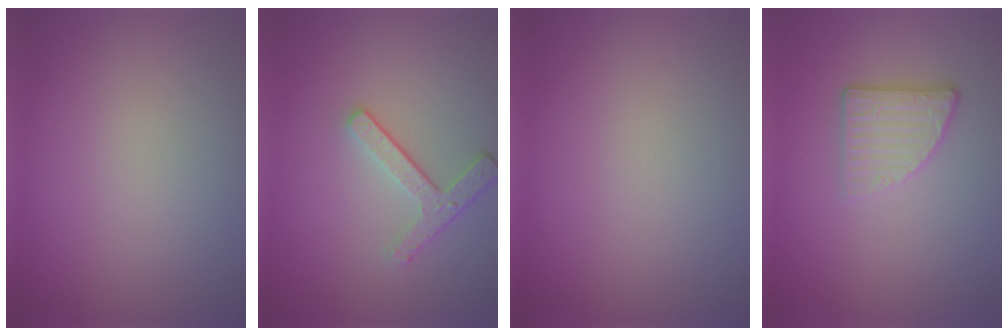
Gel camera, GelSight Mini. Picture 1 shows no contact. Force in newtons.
{"total": 2.9, "press": 2.4, "slide": 1.6}
{"total": 0.0}
{"total": 2.7, "press": 2.3, "slide": 1.4}